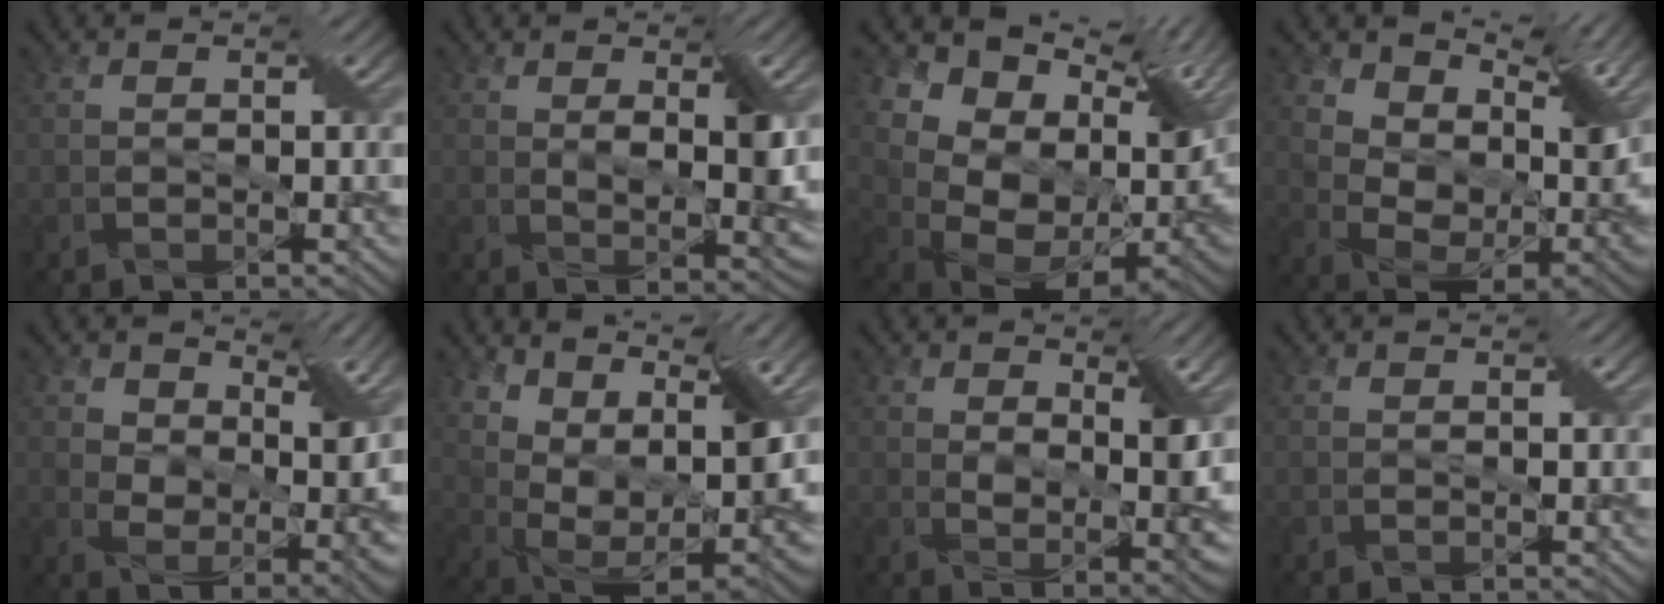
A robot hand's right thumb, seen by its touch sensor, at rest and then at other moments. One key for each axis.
{"total": 4.0, "fx": 1.7, "fy": 0.9, "fz": 3.6, "tx": -0.061, "ty": -0.005, "tz": 0.034}
{"total": 16.6, "fx": 5.9, "fy": 10.7, "fz": 11.2, "tx": -0.173, "ty": 0.007, "tz": 0.137}
{"total": 13.3, "fx": 9.2, "fy": 6.6, "fz": 7.1, "tx": -0.140, "ty": 0.009, "tz": 0.145}
{"total": 6.6, "fx": 3.6, "fy": 3.3, "fz": 4.3, "tx": -0.081, "ty": -0.008, "tz": 0.068}
{"total": 13.8, "fx": 7.8, "fy": 5.7, "fz": 9.8, "tx": -0.200, "ty": 0.024, "tz": 0.128}
{"total": 4.9, "fx": 1.7, "fy": 1.6, "fz": 4.4, "tx": -0.073, "ty": -0.005, "tz": 0.033}
{"total": 0.0}